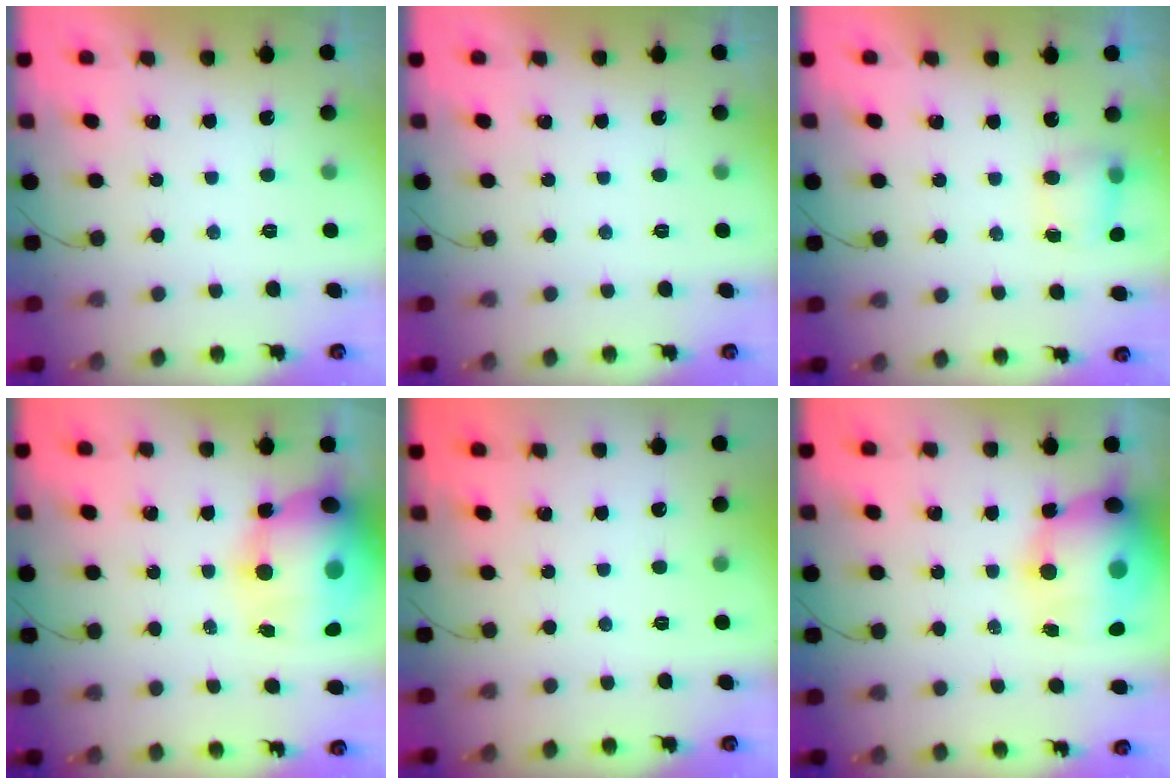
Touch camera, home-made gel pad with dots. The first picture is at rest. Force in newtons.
{"total": 0.0}
{"total": 5.0, "press": 4.9, "slide": 0.5}
{"total": 20.4, "press": 19.8, "slide": 4.8}
{"total": 0.0}
{"total": 18.4, "press": 17.9, "slide": 4.2}